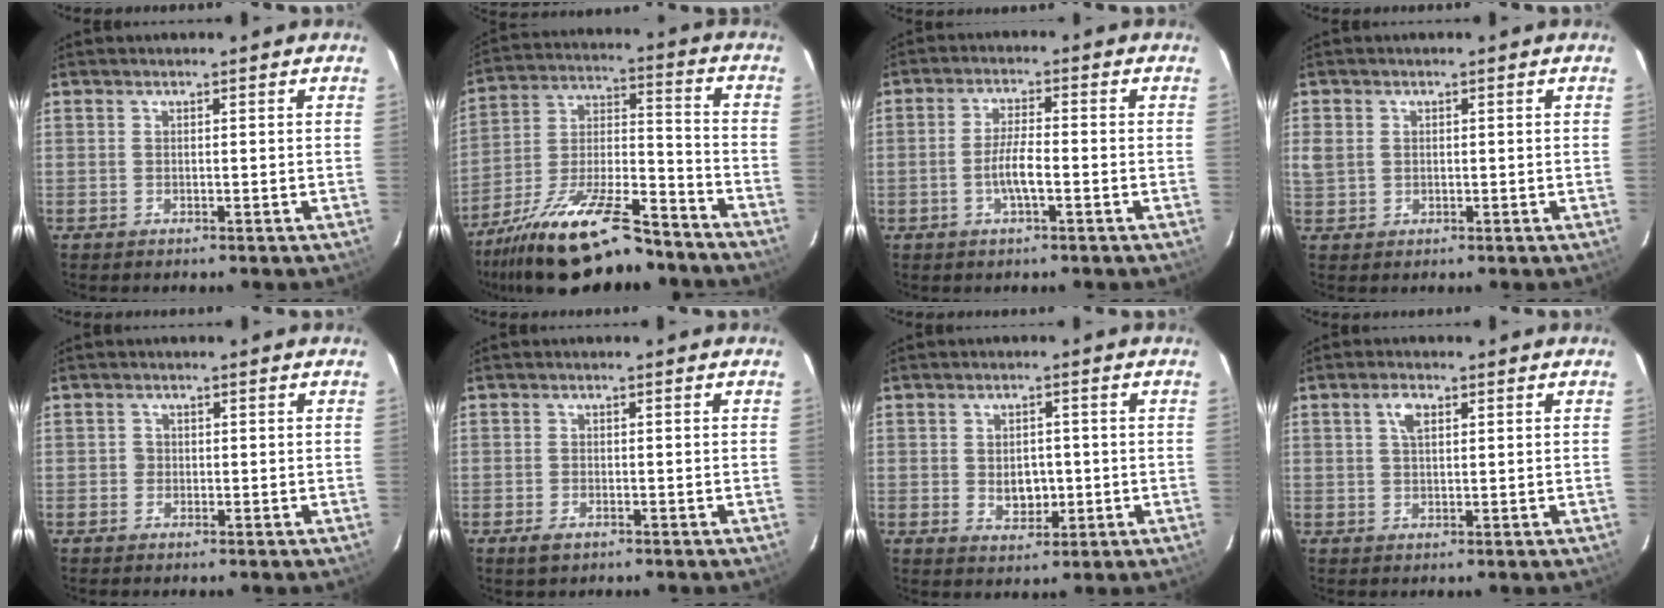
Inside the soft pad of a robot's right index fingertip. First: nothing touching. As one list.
[{"total": 22.0, "force": [-16.7, 6.2, 12.8], "torque": [-0.245, -0.016, -0.269]}, {"total": 5.0, "force": [-1.7, 0.9, 4.6], "torque": [-0.092, 0.002, -0.032]}, {"total": 3.3, "force": [0.8, 2.8, 1.6], "torque": [-0.032, 0.002, 0.022]}, {"total": 1.2, "force": [-0.3, 1.1, 0.0], "torque": [0.001, 0.002, -0.004]}, {"total": 2.4, "force": [-1.5, 1.2, 1.4], "torque": [-0.029, -0.005, -0.027]}, {"total": 4.9, "force": [-0.5, 3.6, 3.4], "torque": [-0.057, -0.001, 0.000]}, {"total": 3.0, "force": [1.2, 1.5, 2.4], "torque": [-0.046, 0.008, 0.023]}]